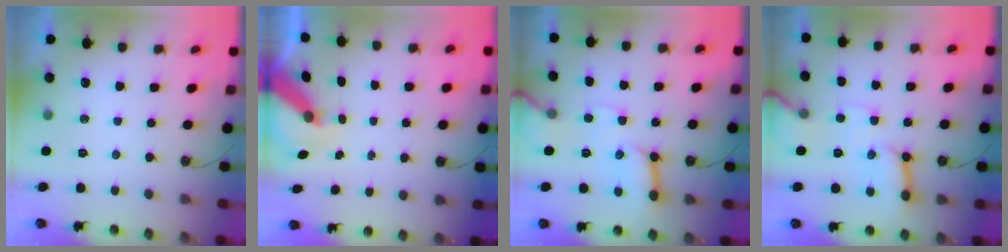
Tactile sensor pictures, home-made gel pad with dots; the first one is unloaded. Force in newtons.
{"total": 8.3, "press": 8.3, "slide": 0.8}
{"total": 12.2, "press": 12.2, "slide": 1.1}
{"total": 12.2, "press": 12.2, "slide": 1.1}